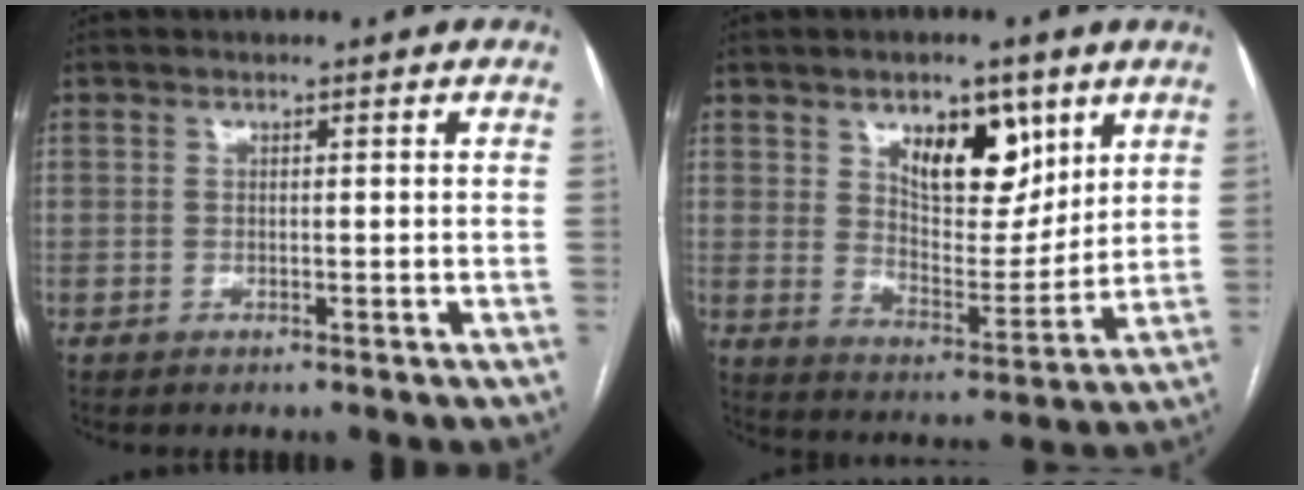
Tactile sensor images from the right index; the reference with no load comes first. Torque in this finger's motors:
{"motor_torque": [0.36, 0.28, 0.34, 0.09]}